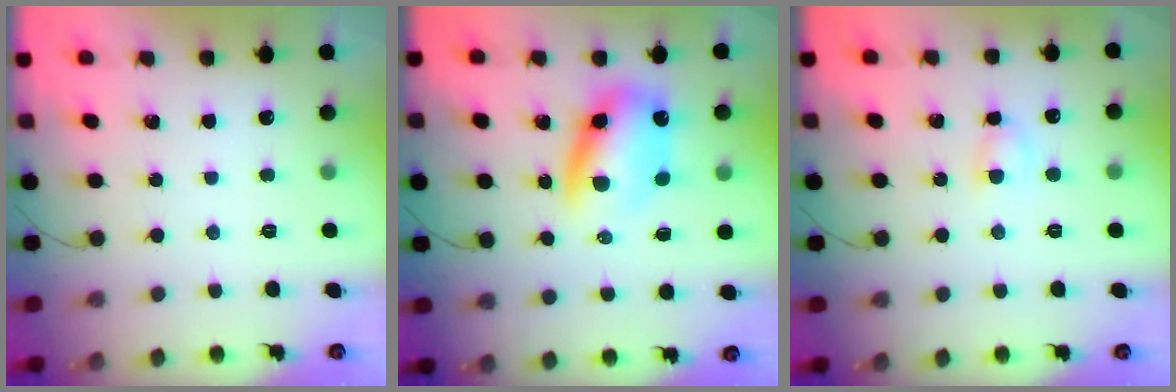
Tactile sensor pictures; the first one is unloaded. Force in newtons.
{"total": 11.6, "press": 11.1, "slide": 3.3}
{"total": 4.3, "press": 4.1, "slide": 1.5}